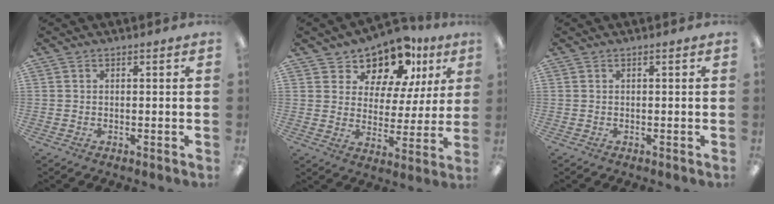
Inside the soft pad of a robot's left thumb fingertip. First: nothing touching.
{"total": 12.3, "force": [10.0, 6.1, 3.7], "torque": [-0.079, -0.076, 0.185]}
{"total": 0.0}